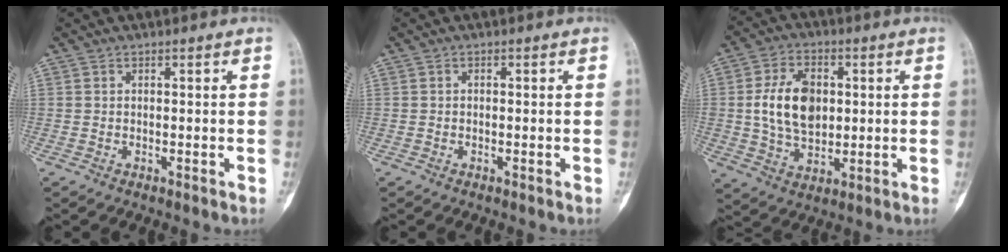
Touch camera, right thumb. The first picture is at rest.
{"total": 0.0}
{"total": 12.2, "force": [1.4, 8.1, 8.9], "torque": [-0.140, -0.002, 0.029]}